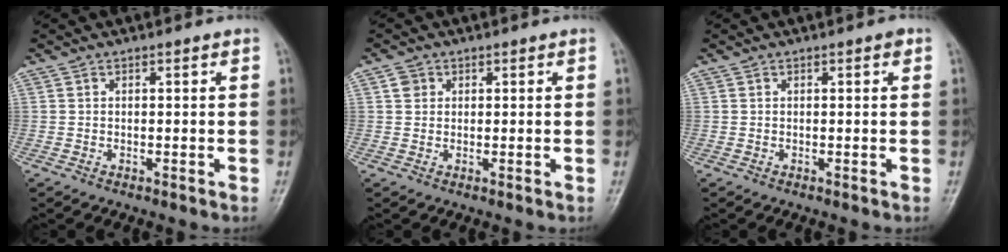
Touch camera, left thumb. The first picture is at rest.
{"total": 2.0, "force": [0.7, 1.8, 0.6], "torque": [0.000, 0.000, 0.007]}
{"total": 0.8, "force": [0.4, 0.2, 0.7], "torque": [-0.011, 0.001, 0.001]}